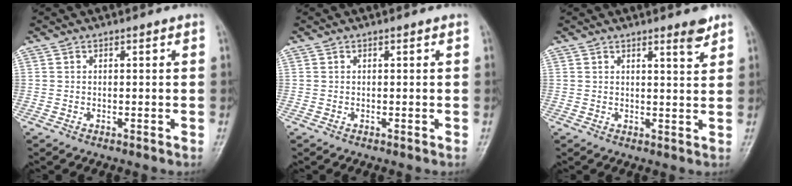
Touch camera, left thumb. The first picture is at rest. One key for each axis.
{"total": 0.0}
{"total": 3.4, "fx": 2.5, "fy": 0.5, "fz": 2.3, "tx": -0.025, "ty": -0.019, "tz": 0.035}